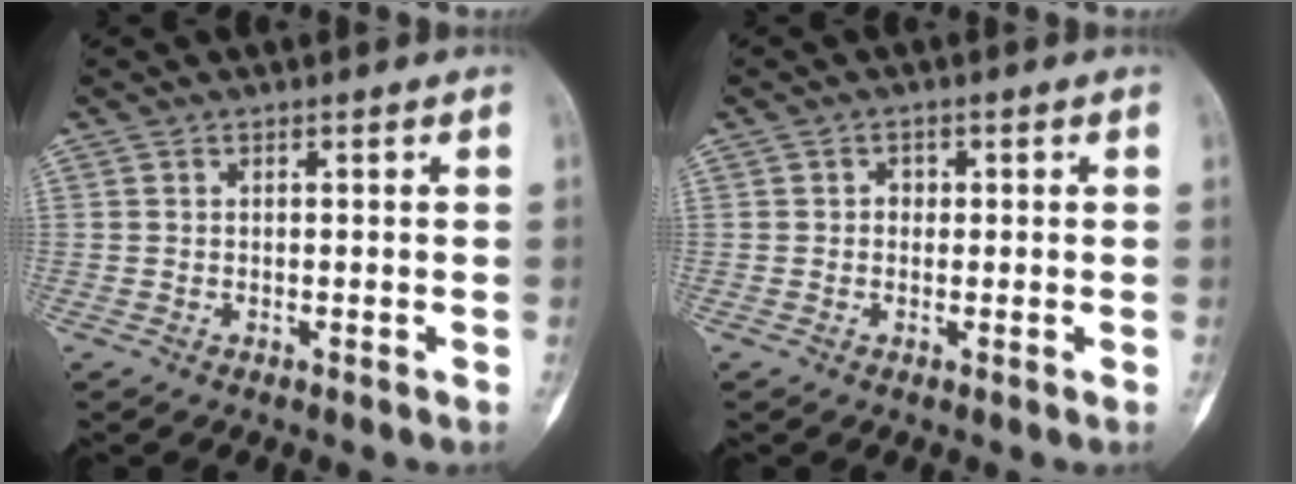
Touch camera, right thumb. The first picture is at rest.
{"total": 1.6, "force": [0.0, 1.5, 0.6], "torque": [0.006, 0.005, -0.003]}